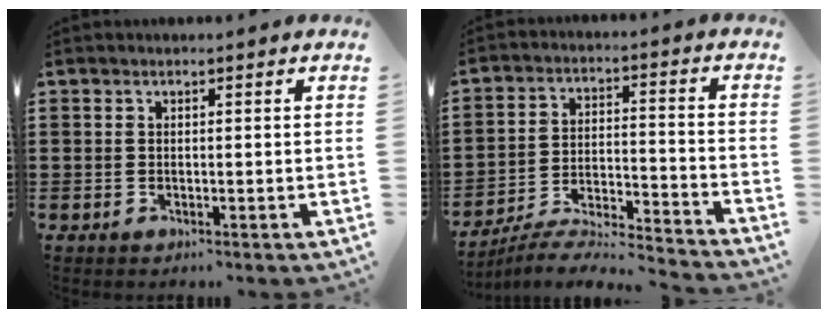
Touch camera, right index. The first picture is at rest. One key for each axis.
{"total": 5.9, "fx": -5.6, "fy": 0.2, "fz": 1.8, "tx": -0.038, "ty": -0.005, "tz": -0.114}